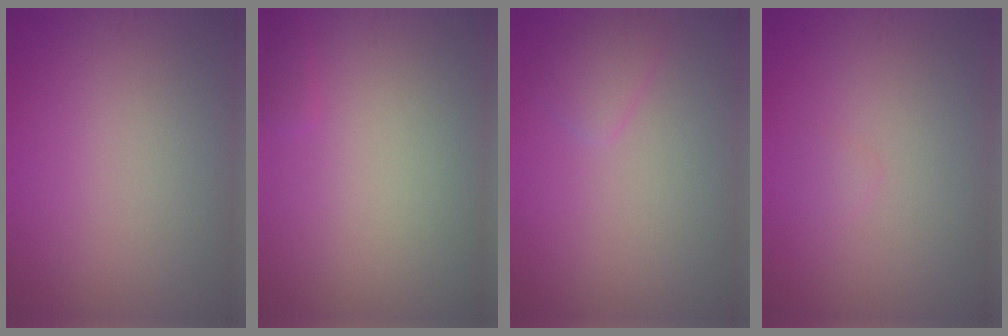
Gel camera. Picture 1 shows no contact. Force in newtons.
{"total": 0.7, "press": 0.7, "slide": 0.0}
{"total": 1.5, "press": 1.5, "slide": 0.1}
{"total": 0.5, "press": 0.5, "slide": 0.1}